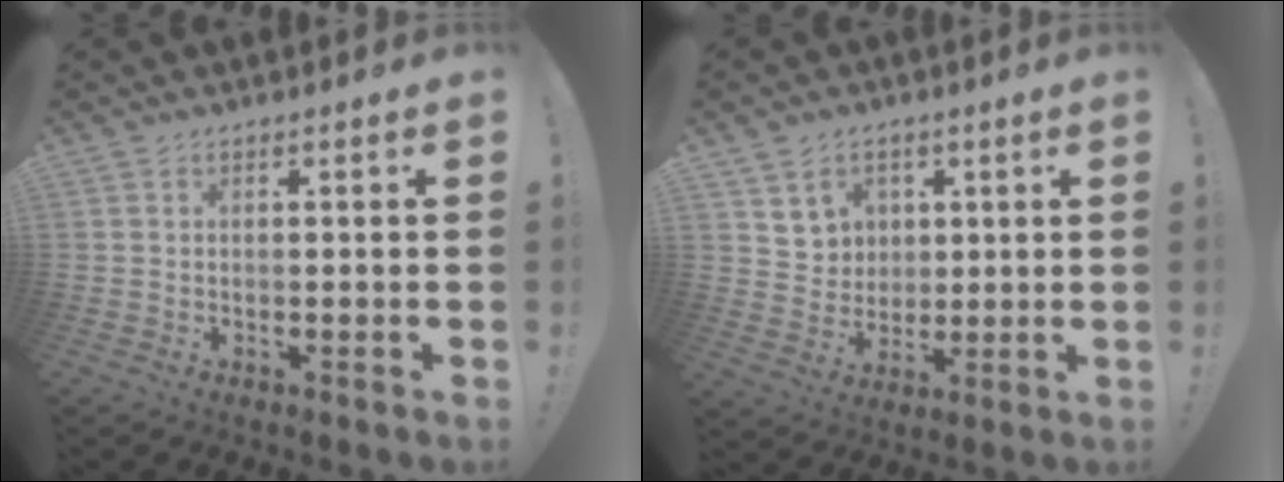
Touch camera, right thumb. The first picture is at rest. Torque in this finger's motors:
{"motor_torque": [-0.48, 0.23, -0.46, 0.13, -0.09]}